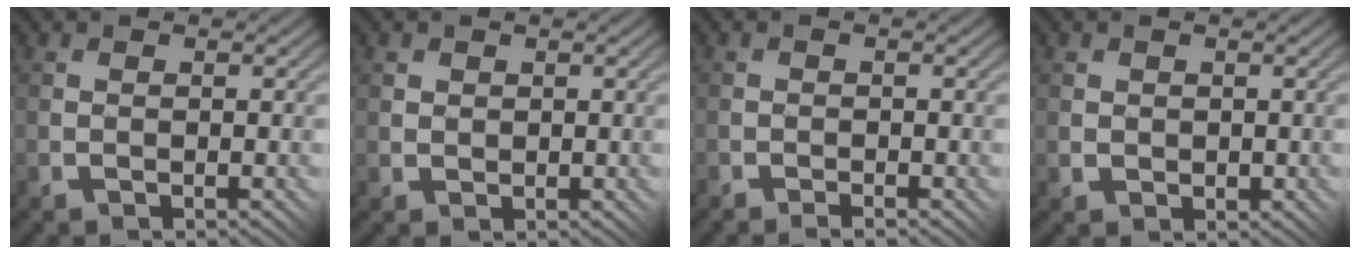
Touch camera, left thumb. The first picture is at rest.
{"total": 1.6, "force": [0.9, 1.3, 0.1], "torque": [-0.010, 0.001, 0.016]}
{"total": 0.7, "force": [-0.7, 0.1, -0.1], "torque": [0.006, 0.001, -0.015]}
{"total": 1.4, "force": [0.6, 1.3, 0.1], "torque": [-0.003, -0.003, 0.012]}